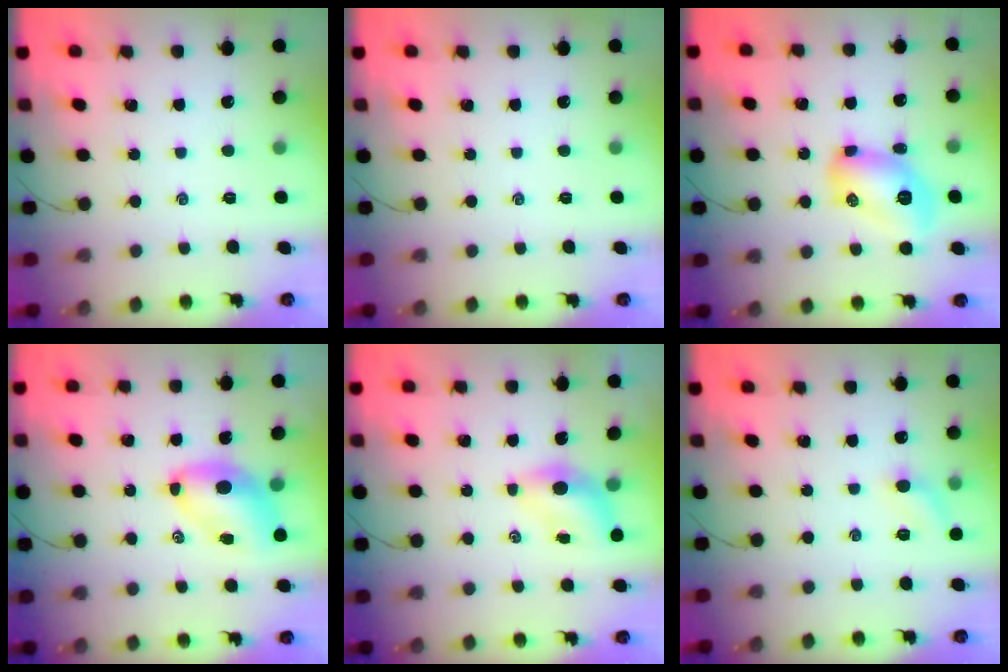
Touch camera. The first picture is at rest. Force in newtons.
{"total": 0.0}
{"total": 10.5, "press": 10.4, "slide": 0.9}
{"total": 7.3, "press": 7.1, "slide": 1.6}
{"total": 5.1, "press": 4.9, "slide": 1.4}
{"total": 6.8, "press": 6.5, "slide": 2.1}